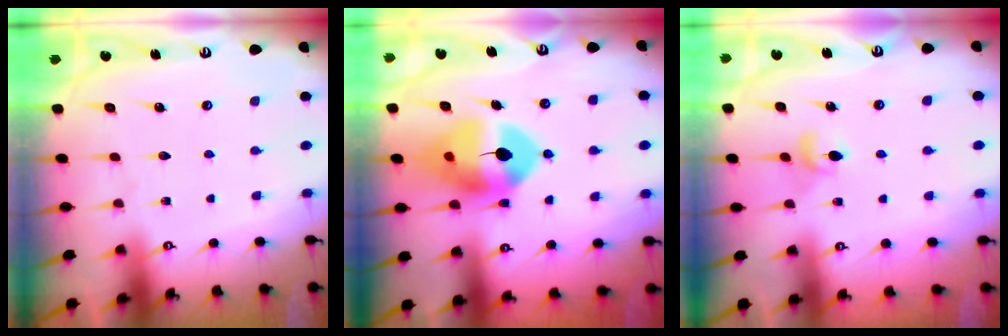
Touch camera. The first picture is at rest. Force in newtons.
{"total": 13.0, "press": 12.8, "slide": 2.1}
{"total": 4.9, "press": 4.9, "slide": 0.6}